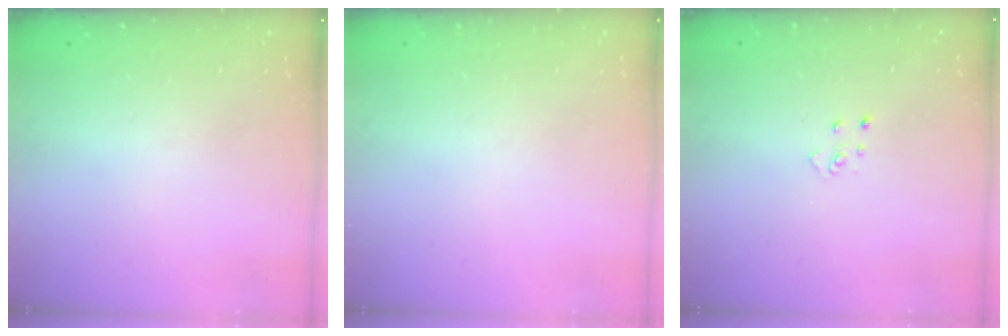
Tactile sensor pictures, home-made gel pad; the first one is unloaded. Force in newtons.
{"total": 0.0}
{"total": 2.6, "press": 2.6, "slide": 0.3}